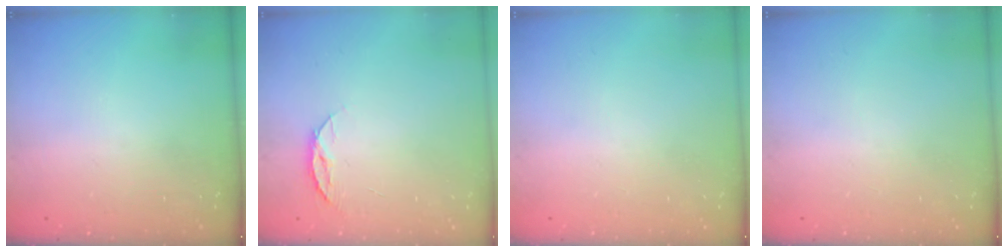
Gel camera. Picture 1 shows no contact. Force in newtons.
{"total": 4.4, "press": 4.3, "slide": 0.5}
{"total": 0.0}
{"total": 0.0}